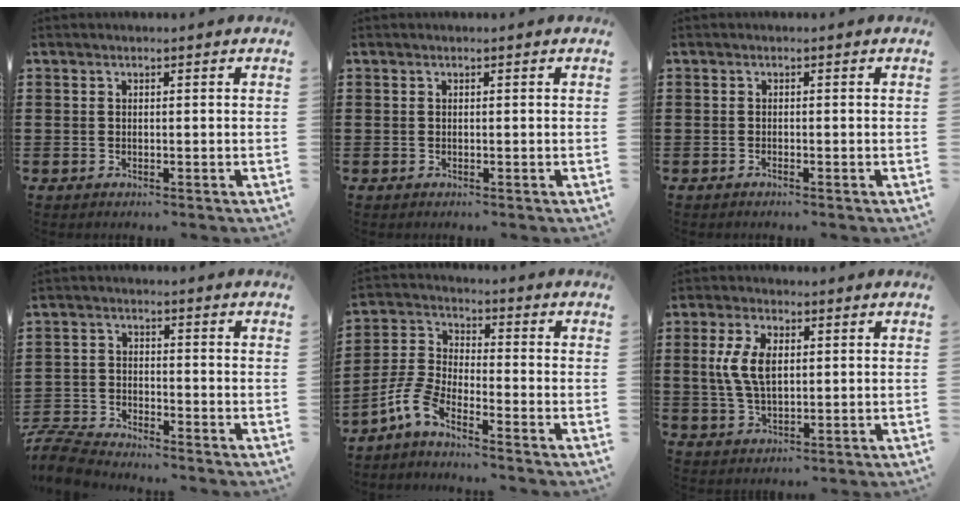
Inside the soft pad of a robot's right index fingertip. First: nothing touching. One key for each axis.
{"total": 0.0}
{"total": 0.6, "fx": -0.5, "fy": 0.0, "fz": 0.2, "tx": -0.005, "ty": -0.002, "tz": -0.011}
{"total": 5.5, "fx": -5.4, "fy": 0.5, "fz": 0.8, "tx": -0.040, "ty": -0.003, "tz": -0.115}
{"total": 5.5, "fx": -4.3, "fy": 1.2, "fz": 3.2, "tx": -0.100, "ty": -0.012, "tz": -0.091}
{"total": 6.9, "fx": 1.1, "fy": 3.6, "fz": 5.8, "tx": -0.132, "ty": 0.009, "tz": 0.014}